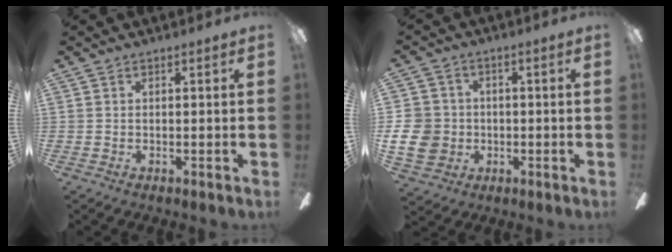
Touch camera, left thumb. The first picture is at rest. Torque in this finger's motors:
{"motor_torque": [-0.43, 0.98, 0.43, -0.29, 0.09]}